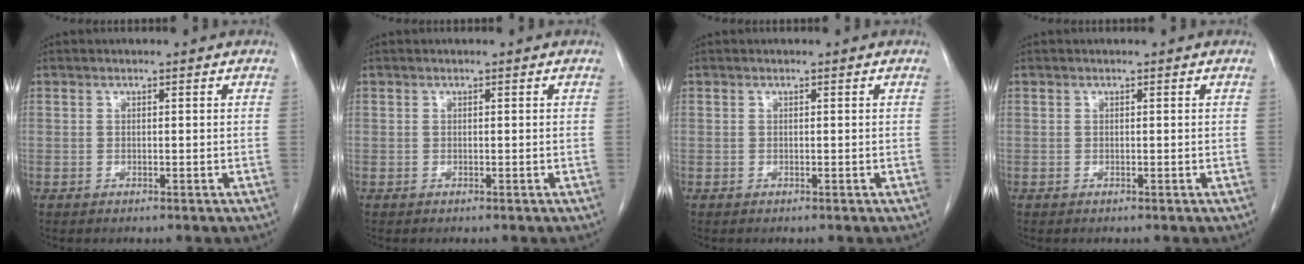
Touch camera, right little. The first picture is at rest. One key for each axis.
{"total": 0.0}
{"total": 0.0}
{"total": 0.0}